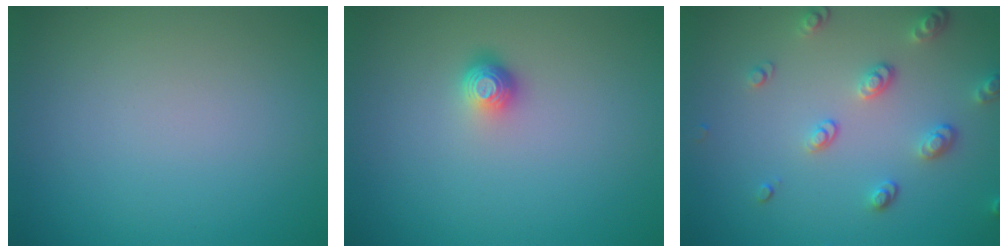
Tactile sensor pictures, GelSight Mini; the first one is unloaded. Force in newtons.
{"total": 1.6, "press": 1.2, "slide": 1.1}
{"total": 2.9, "press": 2.6, "slide": 1.3}